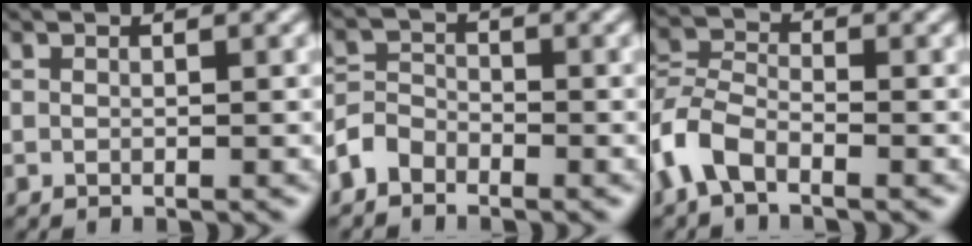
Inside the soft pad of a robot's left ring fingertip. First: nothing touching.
{"total": 2.3, "force": [-1.7, 1.5, 0.6], "torque": [-0.010, 0.009, -0.042]}
{"total": 4.4, "force": [-2.7, 2.3, 2.7], "torque": [-0.062, 0.002, -0.068]}